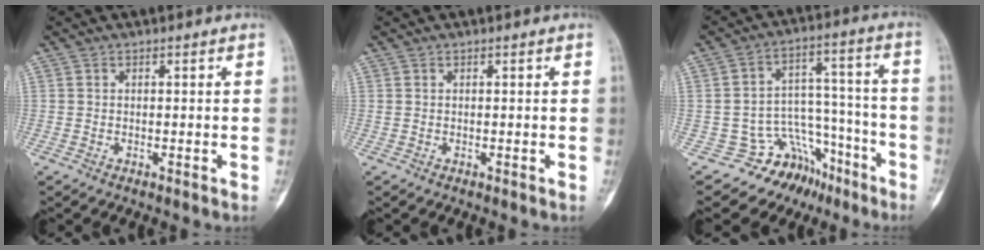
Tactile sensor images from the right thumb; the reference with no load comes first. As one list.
[{"total": 0.0}, {"total": 11.4, "force": [-8.4, 7.6, 0.8], "torque": [0.039, 0.133, -0.130]}]